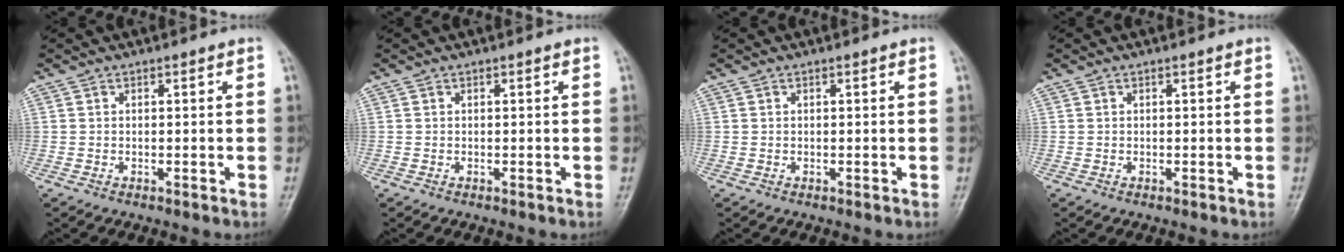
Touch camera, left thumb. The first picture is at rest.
{"total": 0.0}
{"total": 0.0}
{"total": 0.0}